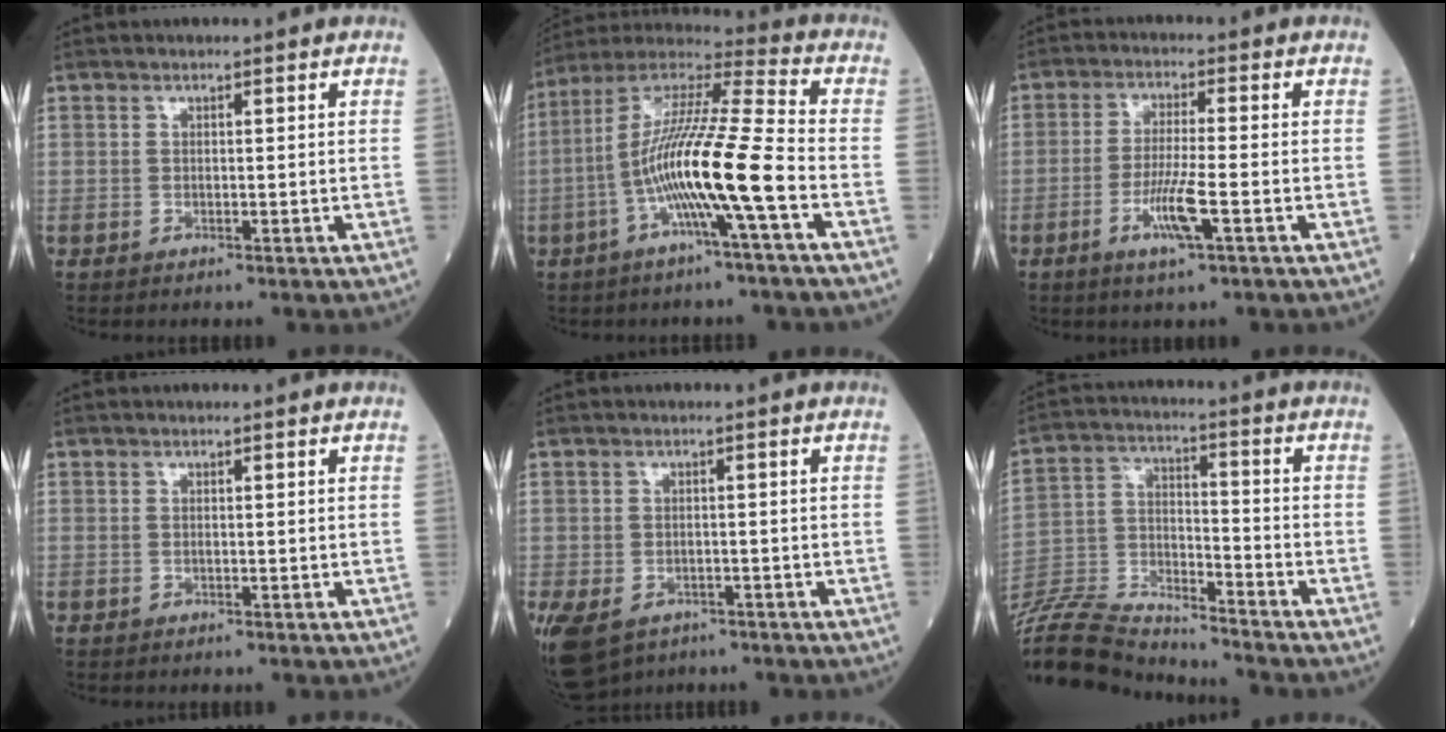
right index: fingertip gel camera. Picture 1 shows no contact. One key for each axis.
{"total": 15.7, "fx": -4.6, "fy": -0.4, "fz": 15.0, "tx": -0.286, "ty": 0.009, "tz": -0.095}
{"total": 6.5, "fx": -2.6, "fy": 0.1, "fz": 6.0, "tx": -0.117, "ty": -0.011, "tz": -0.049}
{"total": 0.0}
{"total": 12.1, "fx": -6.7, "fy": 8.5, "fz": 5.4, "tx": -0.155, "ty": -0.014, "tz": -0.093}
{"total": 17.6, "fx": -16.9, "fy": 1.7, "fz": 4.5, "tx": -0.105, "ty": 0.007, "tz": -0.300}